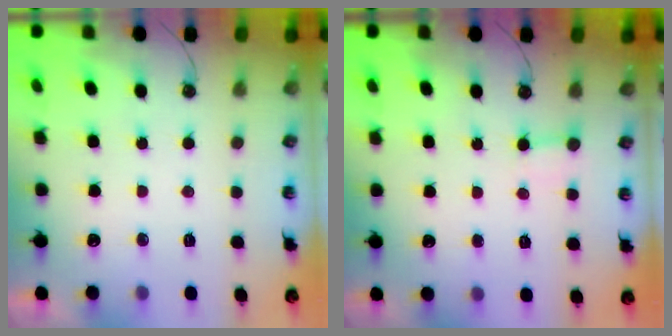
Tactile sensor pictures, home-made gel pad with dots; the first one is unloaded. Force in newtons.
{"total": 2.4, "press": 2.4, "slide": 0.4}